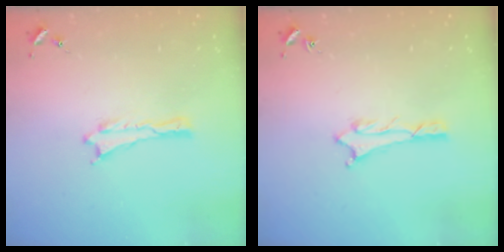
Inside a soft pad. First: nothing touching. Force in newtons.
{"total": 0.7, "press": 0.7, "slide": 0.2}